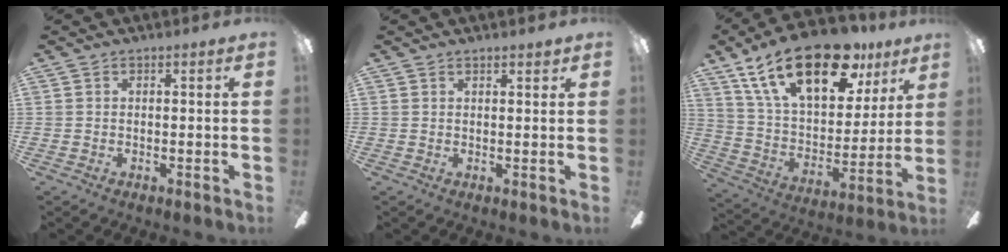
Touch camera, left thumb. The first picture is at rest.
{"total": 1.5, "force": [1.3, 0.3, 0.7], "torque": [-0.008, -0.004, 0.022]}
{"total": 26.3, "force": [15.6, 12.4, 17.1], "torque": [-0.298, -0.083, 0.266]}